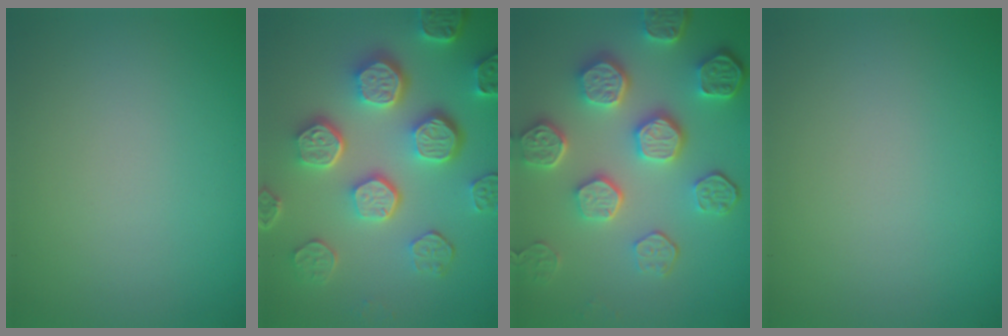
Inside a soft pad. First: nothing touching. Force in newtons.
{"total": 7.8, "press": 6.1, "slide": 5.0}
{"total": 7.3, "press": 5.7, "slide": 4.5}
{"total": 0.0}